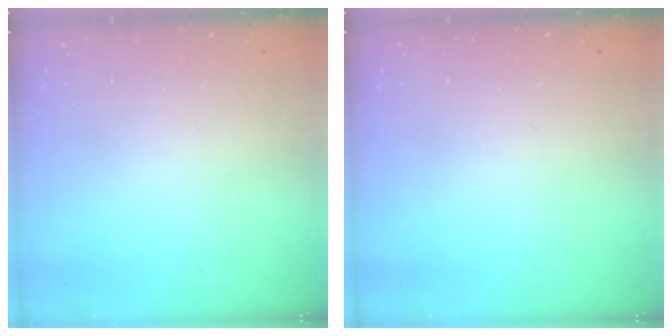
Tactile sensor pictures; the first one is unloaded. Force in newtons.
{"total": 0.0}